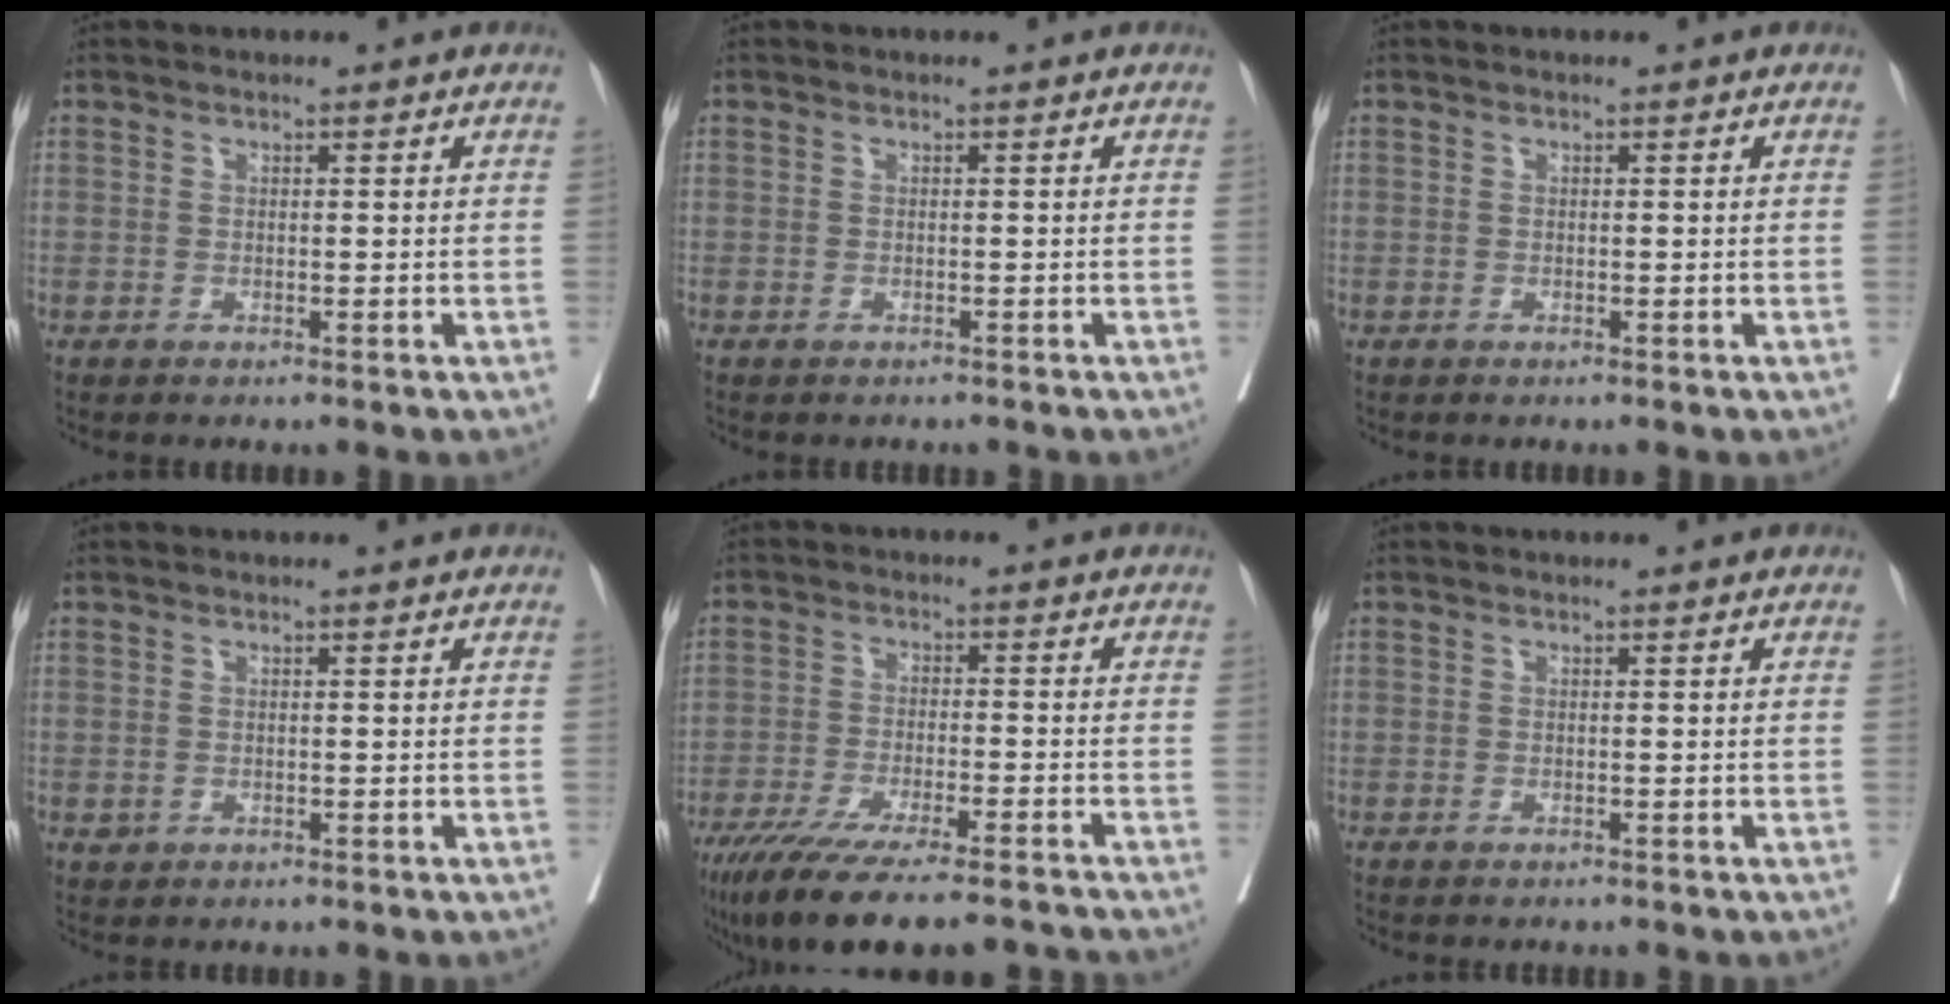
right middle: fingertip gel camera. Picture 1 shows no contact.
{"total": 1.8, "force": [-1.6, 0.7, 0.5], "torque": [-0.016, -0.004, -0.021]}
{"total": 0.0}
{"total": 0.8, "force": [-0.2, 0.7, 0.2], "torque": [-0.003, 0.001, 0.001]}
{"total": 17.9, "force": [-15.2, 1.7, 9.3], "torque": [-0.137, -0.039, -0.233]}
{"total": 1.6, "force": [-1.4, 0.4, 0.6], "torque": [-0.016, -0.003, -0.018]}